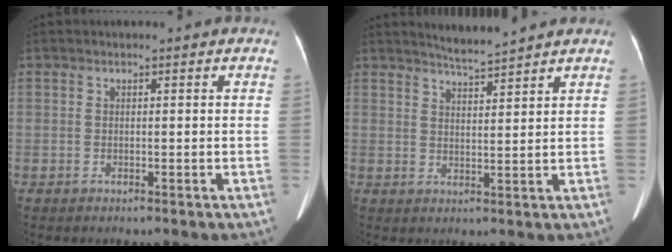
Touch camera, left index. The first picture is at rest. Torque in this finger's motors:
{"motor_torque": [0.51, -0.75, 0.06, 0.00]}